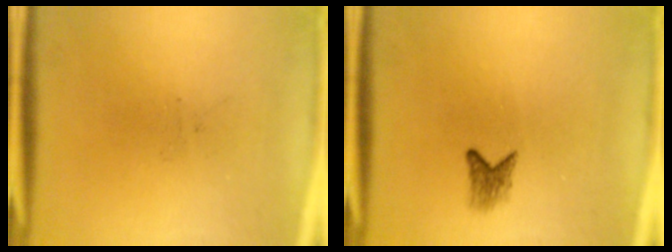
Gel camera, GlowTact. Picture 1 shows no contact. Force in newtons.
{"total": 1.8}